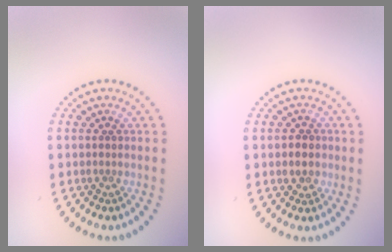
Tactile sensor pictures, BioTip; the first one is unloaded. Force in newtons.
{"total": 1.5, "press": 1.4, "slide": 0.5}